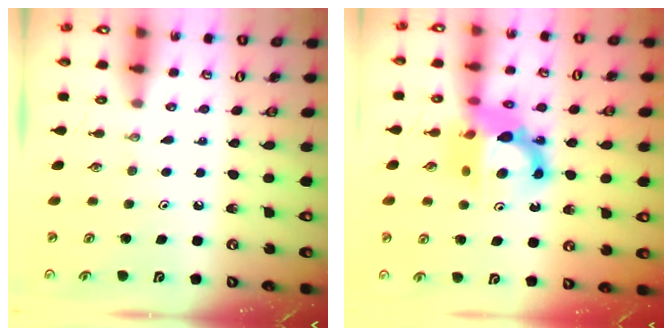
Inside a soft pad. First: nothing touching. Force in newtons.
{"total": 11.6, "press": 11.4, "slide": 2.3}